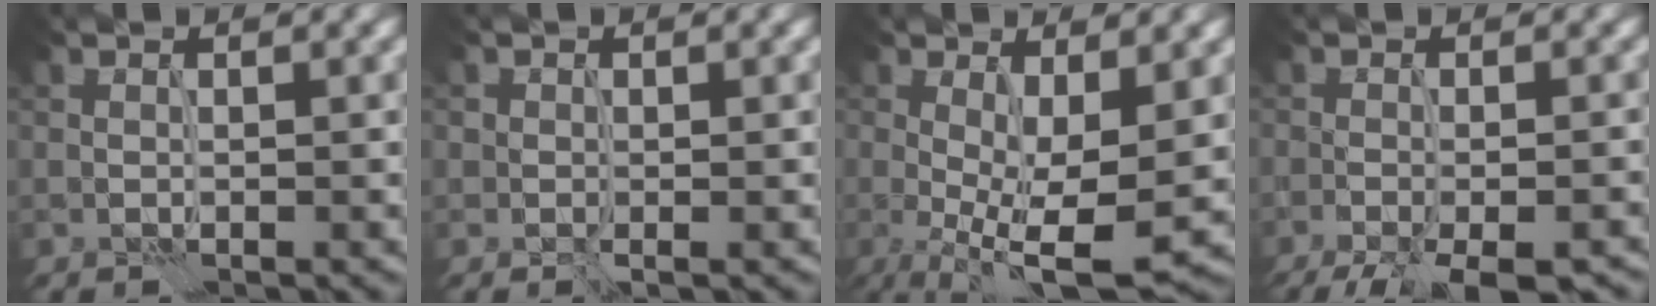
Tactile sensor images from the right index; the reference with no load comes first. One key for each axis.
{"total": 0.5, "fx": 0.1, "fy": 0.5, "fz": 0.1, "tx": 0.002, "ty": -0.001, "tz": 0.000}
{"total": 8.2, "fx": -1.3, "fy": 2.6, "fz": 7.7, "tx": -0.134, "ty": -0.010, "tz": -0.021}
{"total": 8.4, "fx": -6.0, "fy": 2.9, "fz": 5.1, "tx": -0.076, "ty": -0.030, "tz": -0.076}